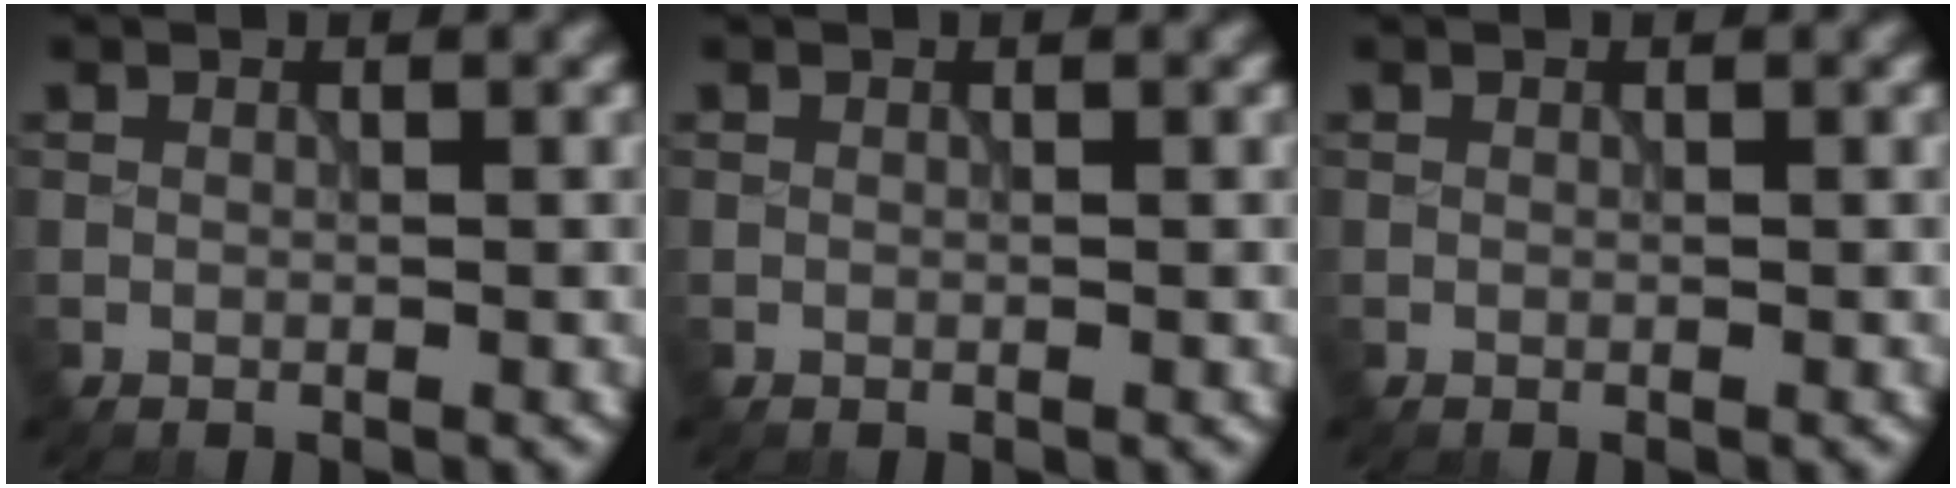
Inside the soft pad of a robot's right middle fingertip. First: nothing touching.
{"total": 0.0}
{"total": 0.0}